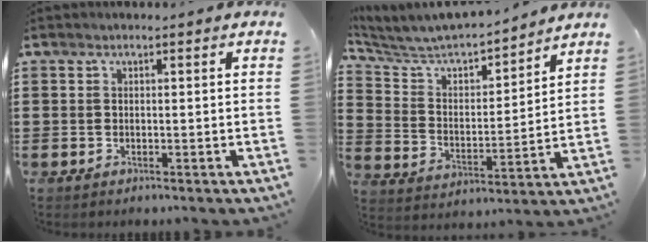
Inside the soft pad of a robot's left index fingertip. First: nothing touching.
{"total": 5.8, "force": [5.6, 1.1, 1.3], "torque": [-0.056, -0.043, 0.089]}